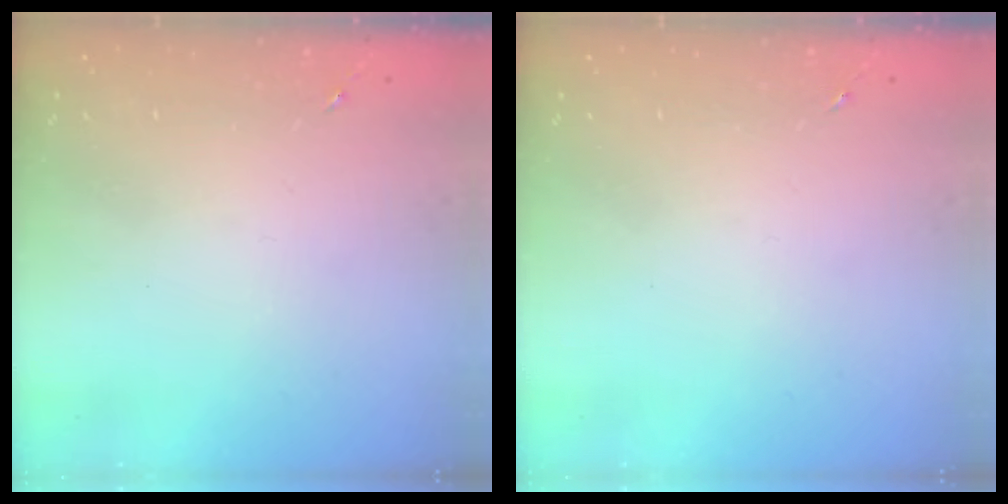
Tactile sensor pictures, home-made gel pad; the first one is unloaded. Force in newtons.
{"total": 0.0}